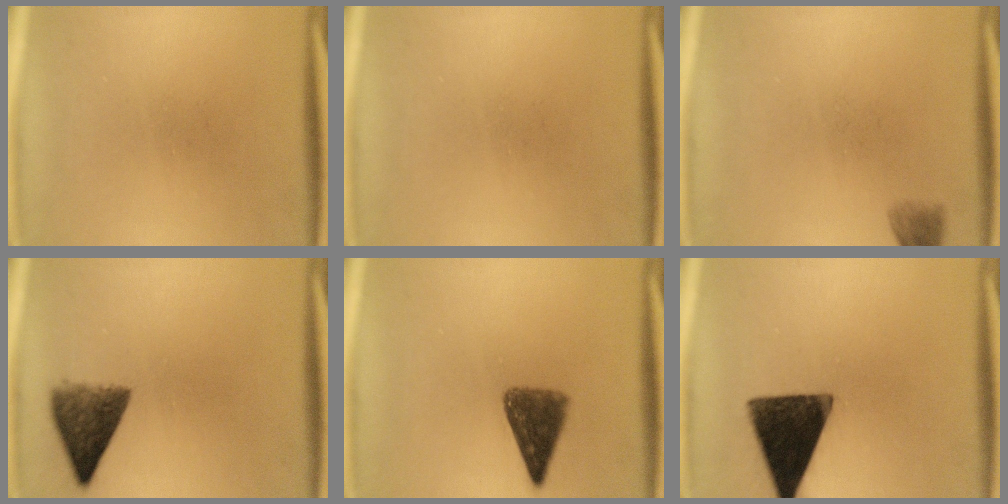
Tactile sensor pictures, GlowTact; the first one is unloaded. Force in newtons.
{"total": 0.0}
{"total": 2.2}
{"total": 6.9}
{"total": 6.6}
{"total": 14.7}